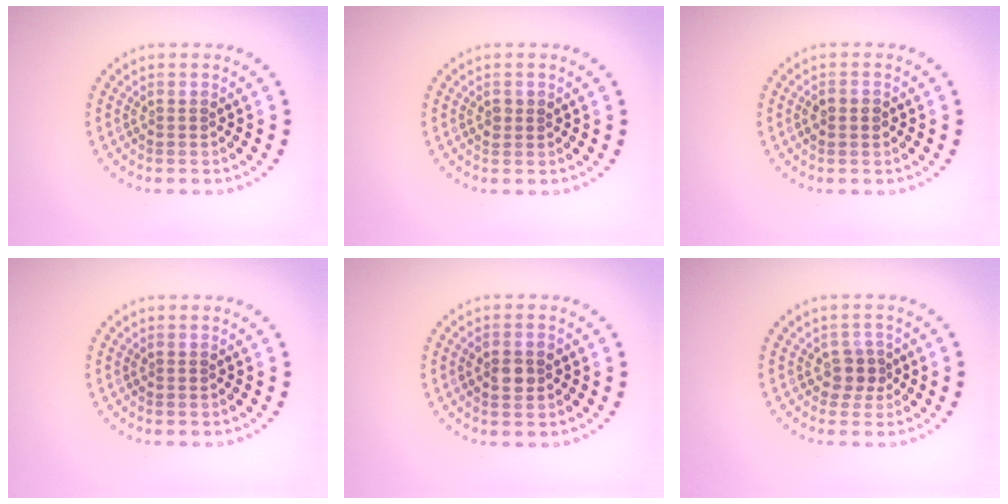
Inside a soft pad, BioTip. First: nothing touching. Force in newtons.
{"total": 1.0, "press": 0.9, "slide": 0.2}
{"total": 1.0, "press": 0.9, "slide": 0.2}
{"total": 0.0}
{"total": 2.6, "press": 2.5, "slide": 0.3}
{"total": 2.0, "press": 1.6, "slide": 1.1}